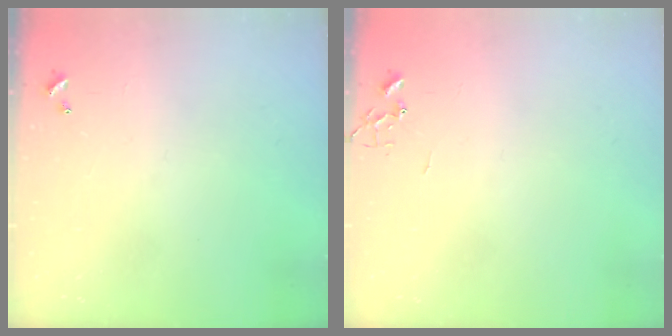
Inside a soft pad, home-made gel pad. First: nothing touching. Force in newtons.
{"total": 0.0}